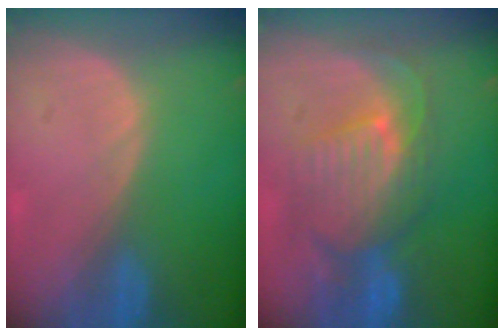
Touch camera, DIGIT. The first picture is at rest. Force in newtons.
{"total": 9.8, "press": 9.0, "slide": 3.9}